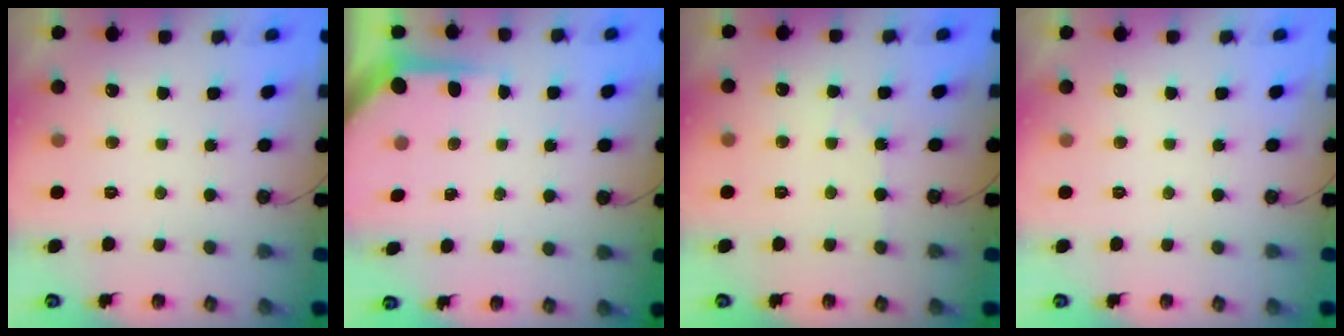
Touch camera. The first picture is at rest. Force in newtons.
{"total": 4.8, "press": 4.8, "slide": 0.3}
{"total": 4.1, "press": 4.1, "slide": 0.7}
{"total": 0.0}